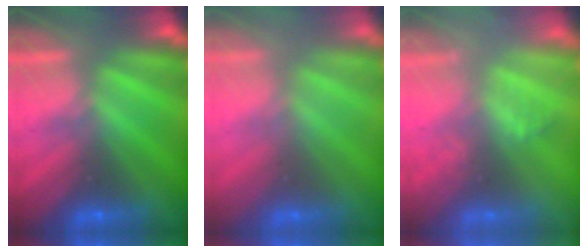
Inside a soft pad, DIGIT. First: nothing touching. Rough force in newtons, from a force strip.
{"total": 2.4}
{"total": 2.1}